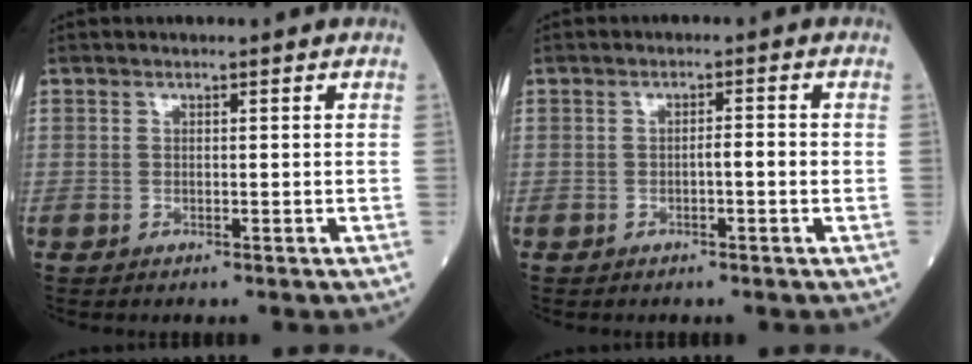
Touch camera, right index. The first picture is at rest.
{"total": 1.9, "force": [-0.4, 0.2, 1.8], "torque": [-0.025, 0.004, -0.007]}